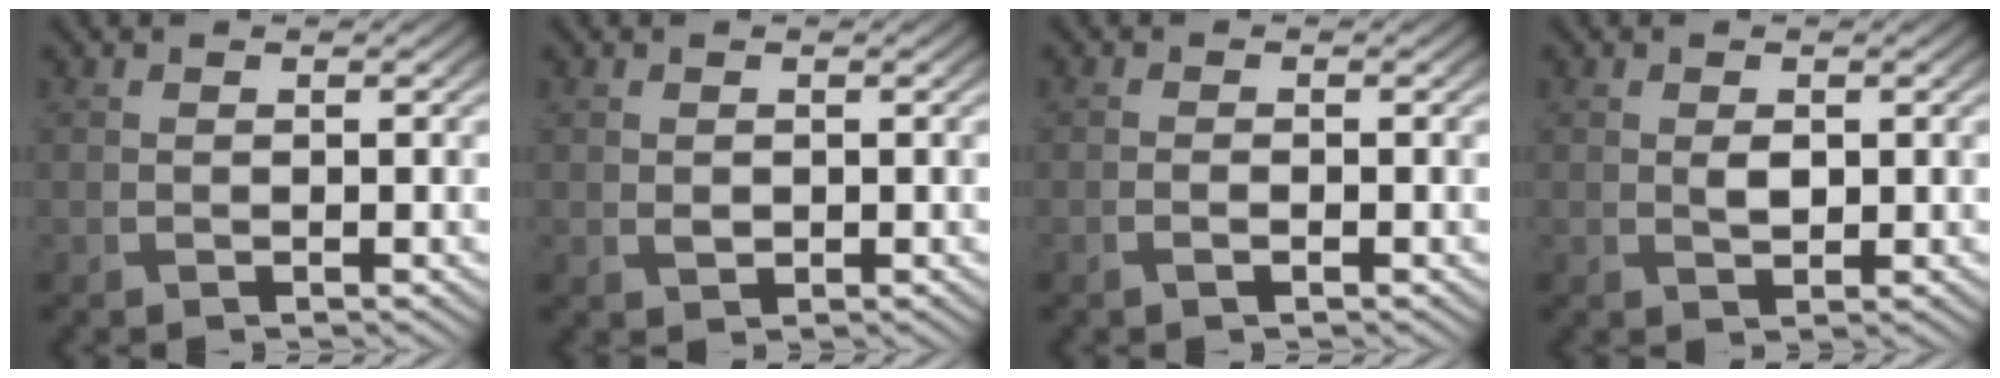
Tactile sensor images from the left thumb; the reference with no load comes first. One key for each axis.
{"total": 1.0, "fx": 0.1, "fy": 0.8, "fz": 0.6, "tx": -0.015, "ty": -0.004, "tz": 0.003}
{"total": 0.9, "fx": -0.5, "fy": 0.2, "fz": 0.7, "tx": -0.015, "ty": 0.000, "tz": -0.008}
{"total": 1.5, "fx": 0.2, "fy": 0.9, "fz": 1.2, "tx": -0.025, "ty": -0.003, "tz": 0.007}